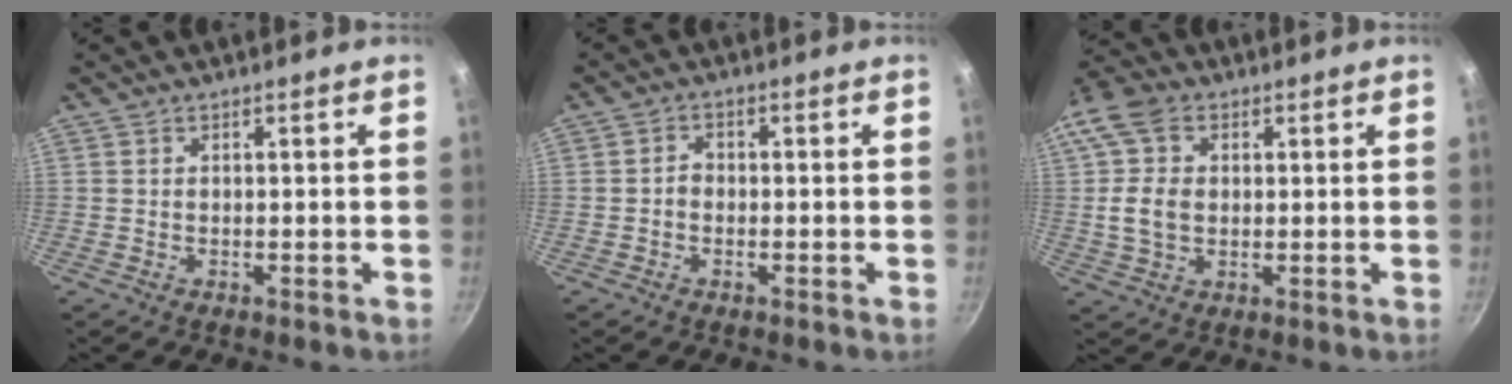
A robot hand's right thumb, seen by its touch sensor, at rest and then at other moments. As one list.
[{"total": 1.8, "force": [-0.5, 1.4, 1.0], "torque": [-0.013, 0.012, -0.012]}, {"total": 12.1, "force": [1.8, 9.1, 7.8], "torque": [-0.147, 0.014, 0.025]}]